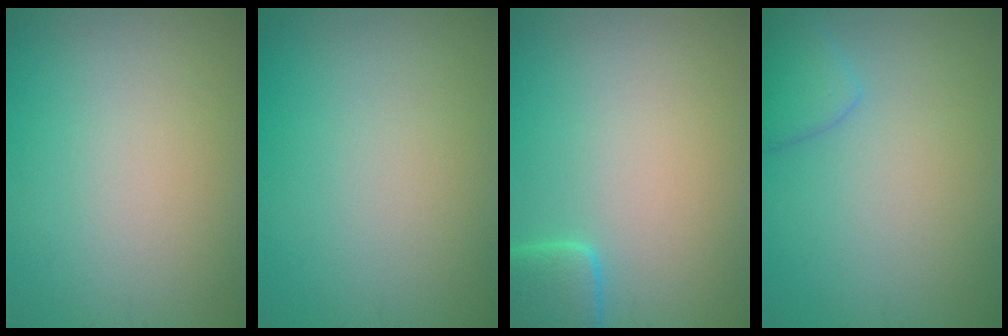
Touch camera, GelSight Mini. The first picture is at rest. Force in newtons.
{"total": 0.0}
{"total": 3.3, "press": 3.3, "slide": 0.4}
{"total": 2.4, "press": 2.4, "slide": 0.2}